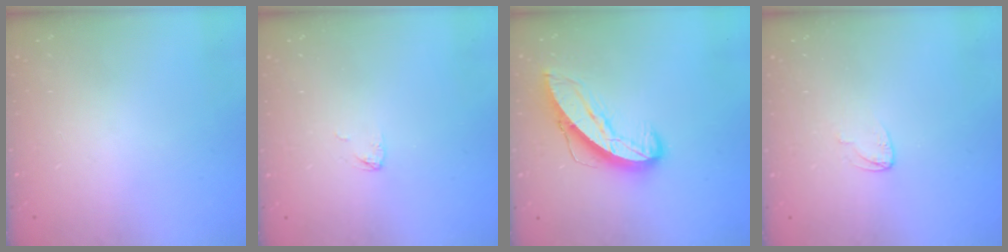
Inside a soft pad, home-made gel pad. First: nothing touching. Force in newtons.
{"total": 2.8, "press": 2.7, "slide": 0.2}
{"total": 9.4, "press": 9.4, "slide": 0.9}
{"total": 3.2, "press": 3.2, "slide": 0.2}